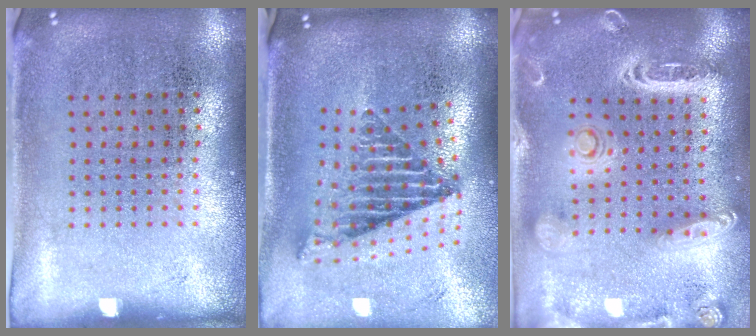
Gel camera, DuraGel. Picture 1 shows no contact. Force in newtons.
{"total": 2.6, "press": 1.7, "slide": 1.9}
{"total": 2.7, "press": 2.3, "slide": 1.3}